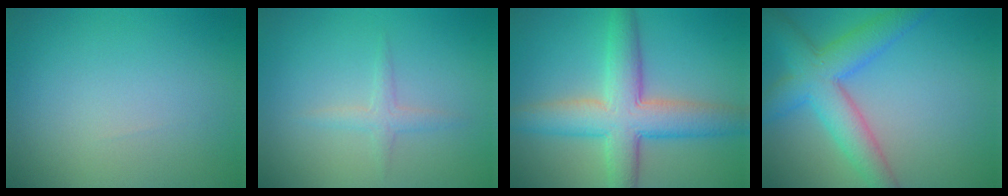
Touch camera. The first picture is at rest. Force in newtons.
{"total": 1.9, "press": 1.9, "slide": 0.1}
{"total": 7.6, "press": 7.6, "slide": 0.5}
{"total": 6.2, "press": 6.2, "slide": 0.2}